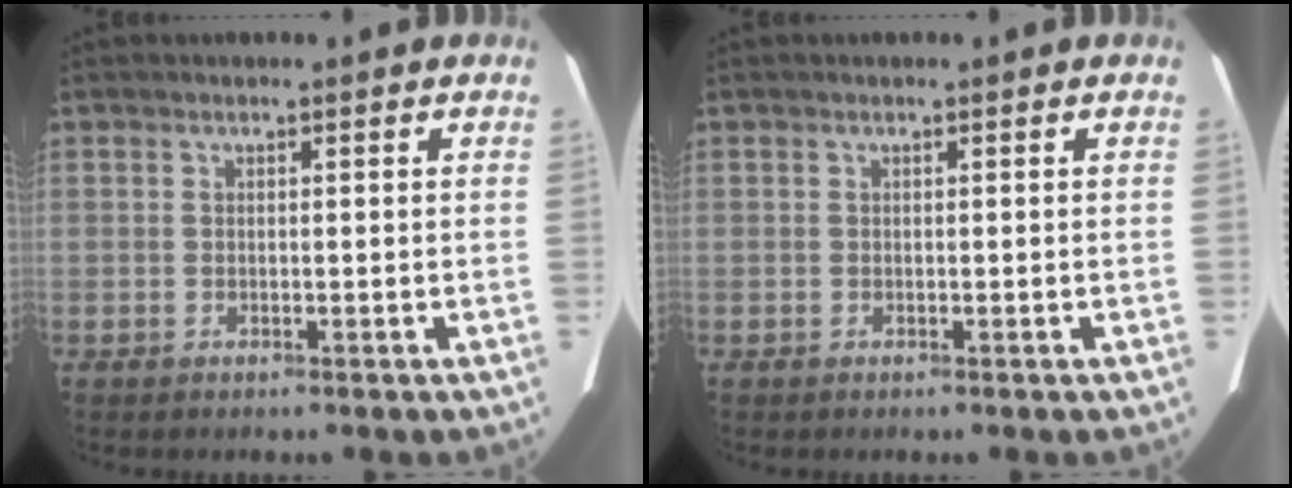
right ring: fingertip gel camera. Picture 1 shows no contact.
{"total": 0.0}